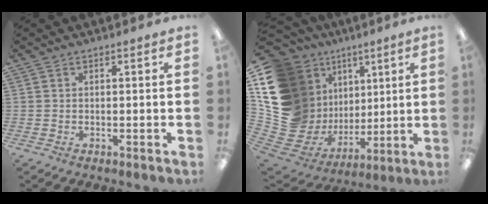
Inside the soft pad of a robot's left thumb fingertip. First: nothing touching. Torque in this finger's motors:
{"motor_torque": [2.55, 2.46, 1.35, -1.42, 0.36]}